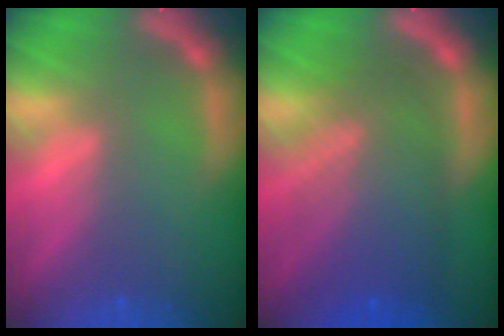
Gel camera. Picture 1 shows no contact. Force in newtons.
{"total": 8.5}